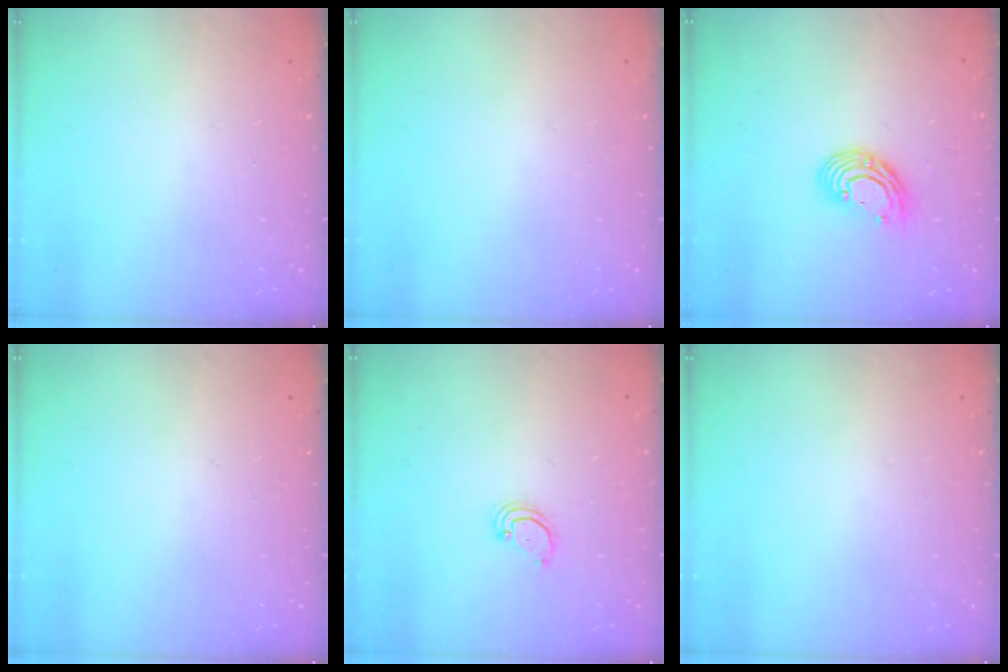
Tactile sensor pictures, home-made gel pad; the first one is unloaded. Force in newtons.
{"total": 0.0}
{"total": 9.5, "press": 9.5, "slide": 0.6}
{"total": 0.0}
{"total": 2.6, "press": 2.6, "slide": 0.1}
{"total": 0.0}